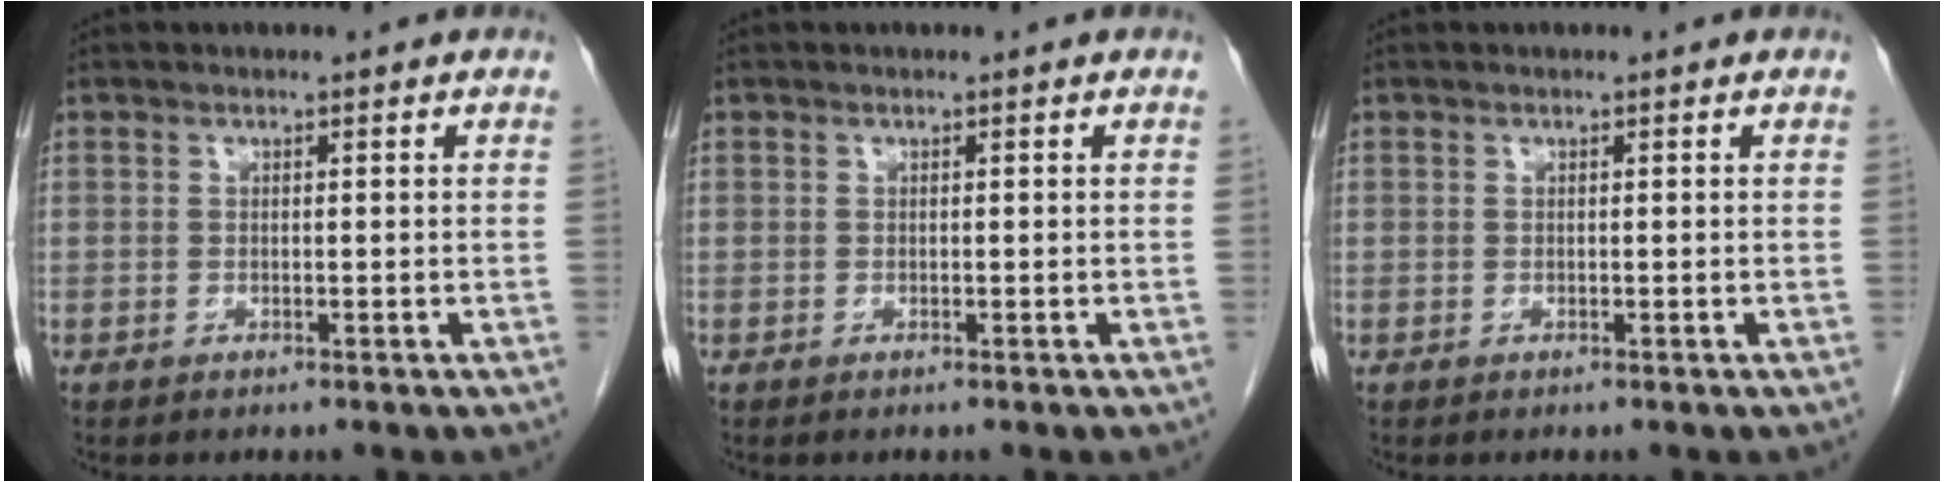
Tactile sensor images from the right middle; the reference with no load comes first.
{"total": 0.0}
{"total": 0.0}